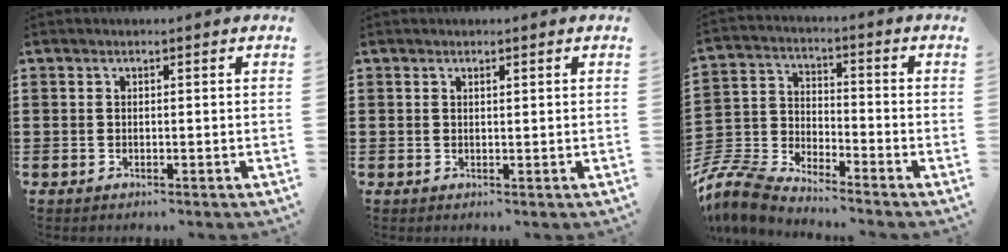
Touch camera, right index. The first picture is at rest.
{"total": 0.5, "force": [0.4, 0.2, 0.3], "torque": [-0.008, 0.000, 0.008]}
{"total": 7.8, "force": [-7.5, 1.0, 1.9], "torque": [-0.073, -0.004, -0.158]}